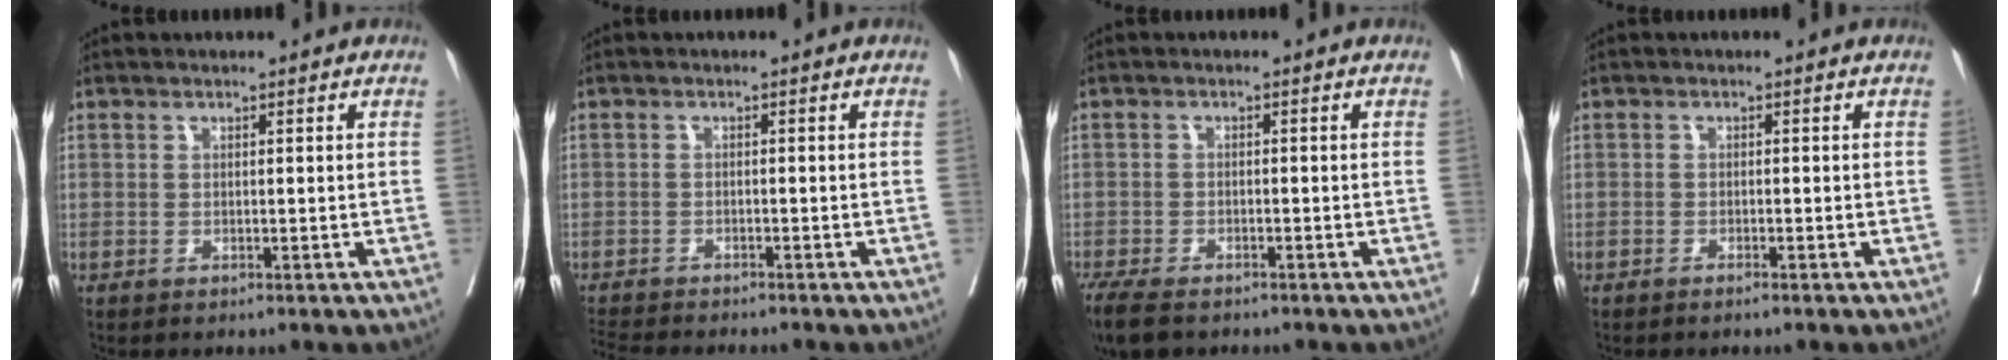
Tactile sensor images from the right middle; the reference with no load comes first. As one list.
[{"total": 6.6, "force": [-6.1, 0.5, 2.4], "torque": [-0.034, -0.011, -0.098]}, {"total": 7.0, "force": [-5.4, 2.6, 3.6], "torque": [-0.070, -0.016, -0.089]}, {"total": 1.0, "force": [-0.8, 0.0, 0.6], "torque": [-0.013, -0.001, -0.013]}]